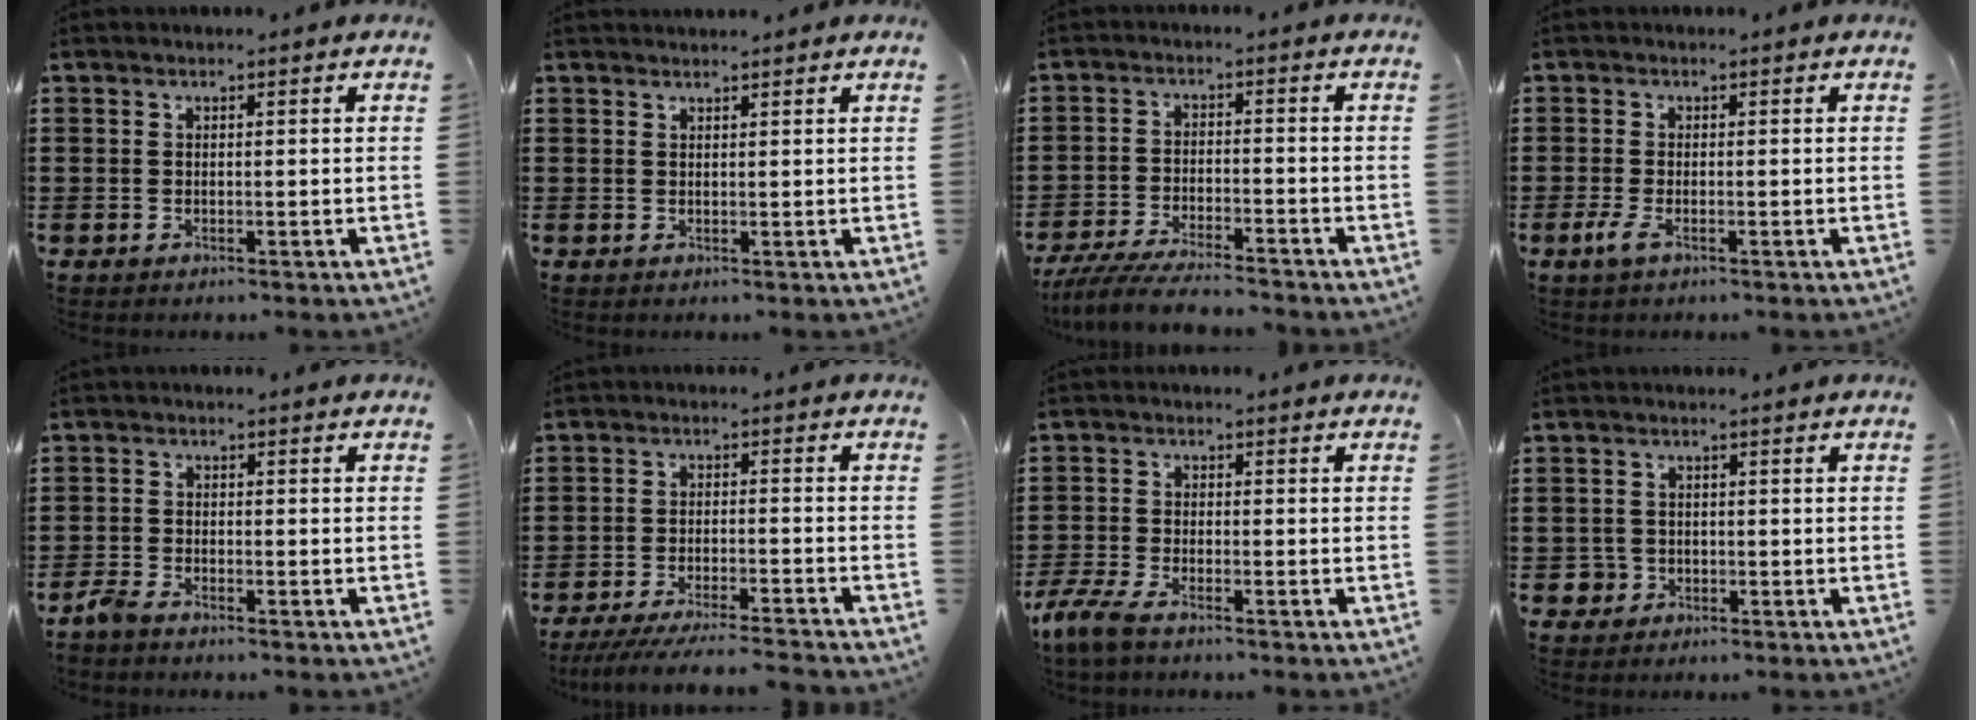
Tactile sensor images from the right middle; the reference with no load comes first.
{"total": 1.1, "force": [1.0, -0.2, 0.0], "torque": [-0.001, 0.000, 0.020]}
{"total": 6.0, "force": [-5.6, 0.5, 2.1], "torque": [-0.050, -0.008, -0.109]}
{"total": 2.2, "force": [-0.9, 0.7, 1.9], "torque": [-0.054, -0.010, -0.023]}
{"total": 2.3, "force": [-2.0, 0.5, 1.0], "torque": [-0.033, 0.000, -0.045]}
{"total": 5.1, "force": [-4.7, 0.0, 1.9], "torque": [-0.042, -0.015, -0.094]}
{"total": 4.2, "force": [-3.3, 0.8, 2.4], "torque": [-0.075, -0.013, -0.074]}
{"total": 1.9, "force": [-0.7, 1.7, 0.3], "torque": [-0.019, 0.000, -0.020]}